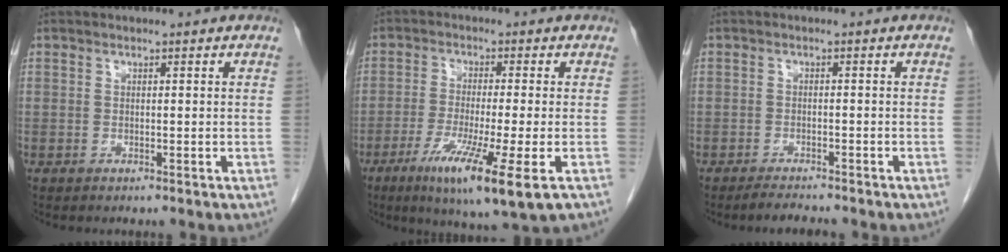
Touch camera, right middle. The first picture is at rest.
{"total": 12.3, "force": [-5.9, -0.1, 10.8], "torque": [-0.190, -0.041, -0.095]}
{"total": 2.6, "force": [-2.5, 0.3, 0.9], "torque": [-0.023, -0.010, -0.040]}